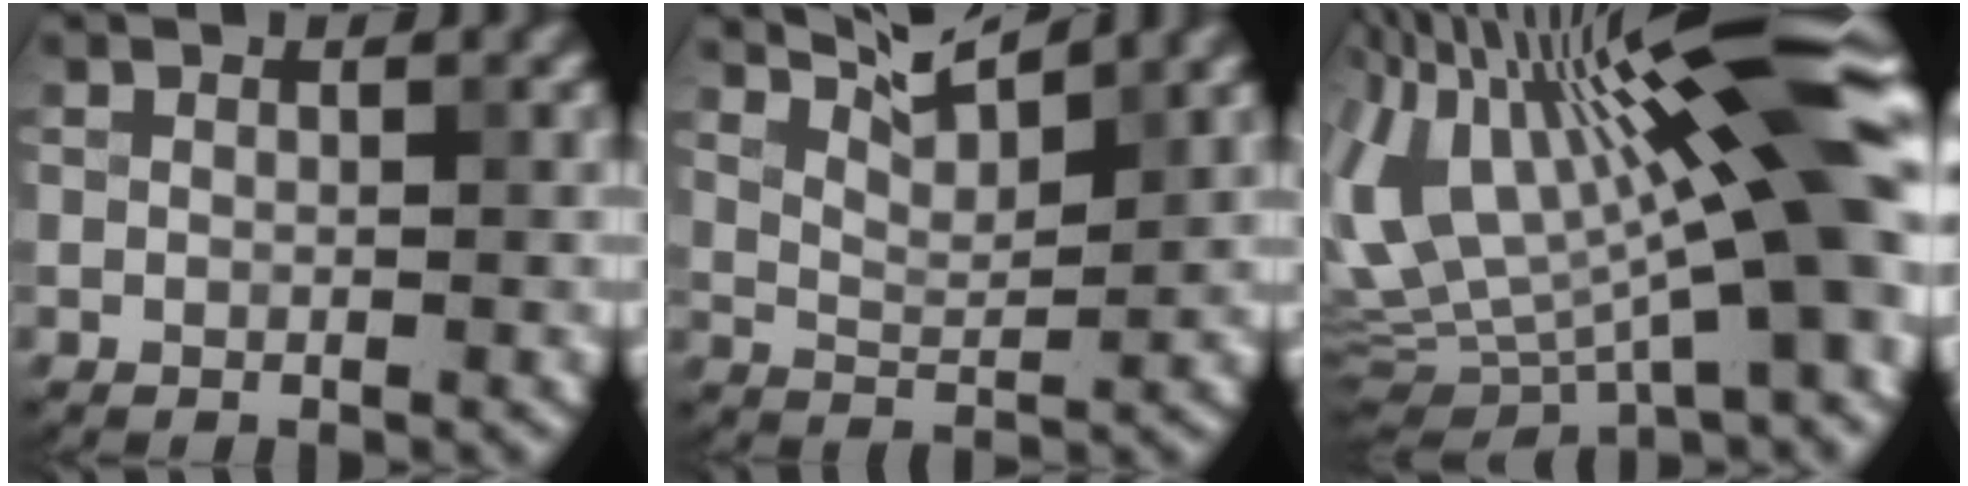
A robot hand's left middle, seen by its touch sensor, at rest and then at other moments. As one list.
[{"total": 4.4, "force": [3.6, 0.7, 2.4], "torque": [-0.048, 0.004, 0.057]}, {"total": 17.4, "force": [3.1, 4.7, 16.5], "torque": [-0.274, 0.012, 0.052]}]